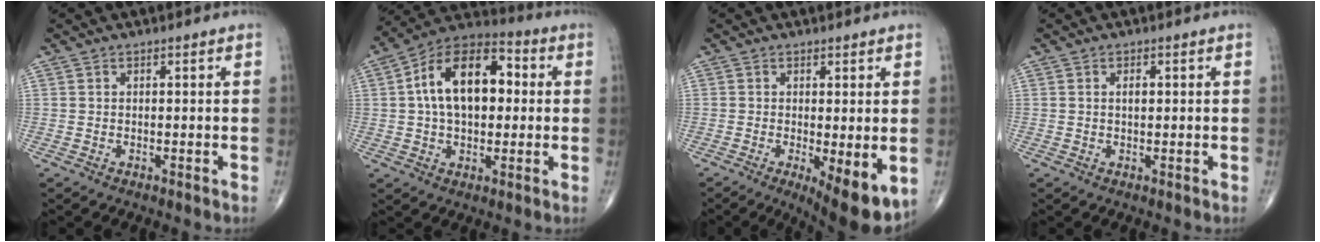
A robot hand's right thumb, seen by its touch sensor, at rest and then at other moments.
{"total": 16.8, "force": [2.2, 9.9, 13.4], "torque": [-0.203, 0.027, 0.027]}
{"total": 9.0, "force": [-2.4, 2.7, 8.3], "torque": [-0.114, -0.025, -0.031]}
{"total": 1.2, "force": [0.3, 0.6, 1.0], "torque": [-0.015, -0.001, 0.004]}